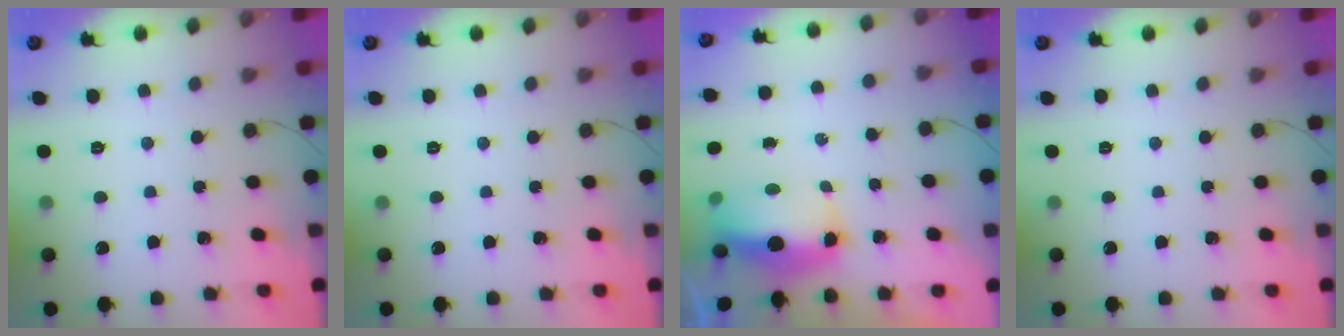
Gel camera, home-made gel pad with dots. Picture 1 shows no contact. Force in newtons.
{"total": 0.0}
{"total": 8.5, "press": 8.3, "slide": 1.8}
{"total": 0.0}